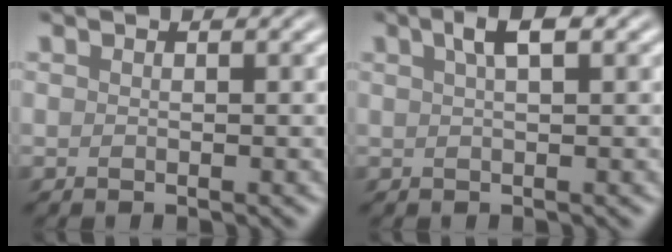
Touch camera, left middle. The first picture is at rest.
{"total": 2.4, "force": [1.2, 0.5, 2.0], "torque": [-0.029, 0.007, 0.019]}